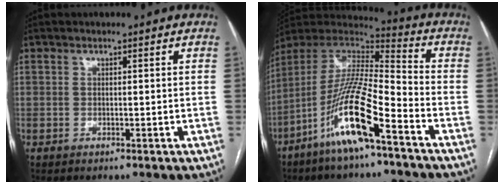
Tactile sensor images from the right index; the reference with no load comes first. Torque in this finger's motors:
{"motor_torque": [0.66, -0.55, 0.44, 0.20]}